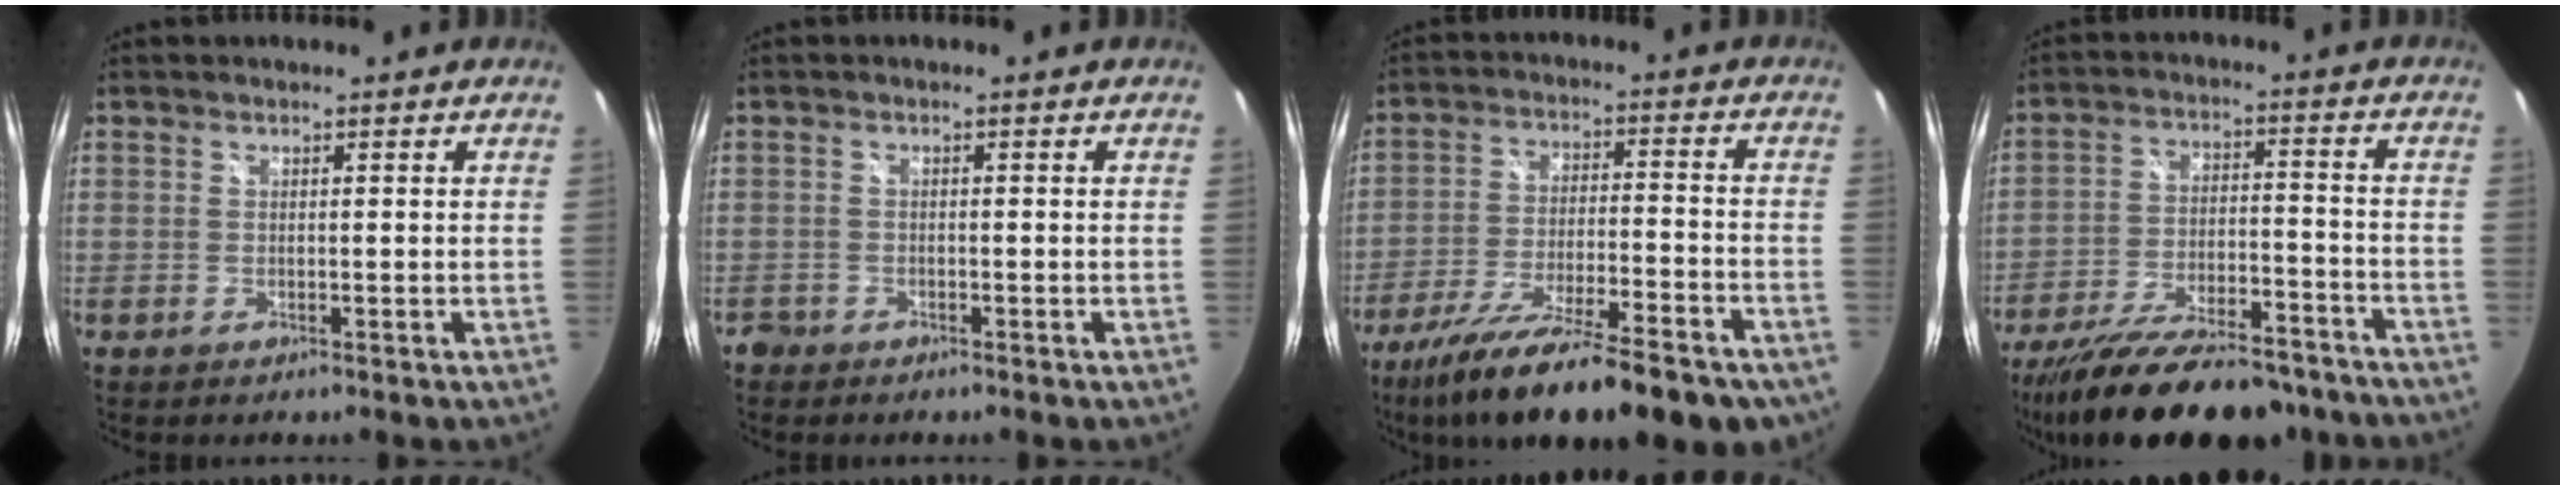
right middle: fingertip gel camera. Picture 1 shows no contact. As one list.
[{"total": 1.7, "force": [-1.3, 1.1, 0.2], "torque": [-0.009, 0.000, -0.025]}, {"total": 24.5, "force": [-18.5, 6.2, 14.8], "torque": [-0.255, -0.056, -0.277]}, {"total": 23.3, "force": [-19.1, 7.2, 11.4], "torque": [-0.213, -0.030, -0.279]}]